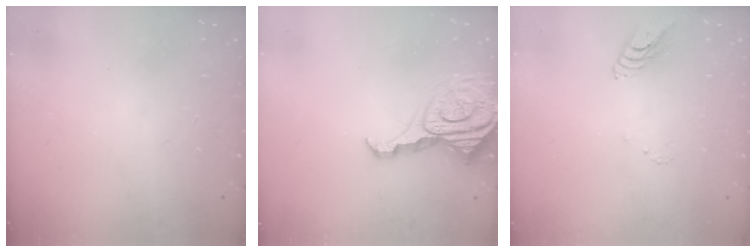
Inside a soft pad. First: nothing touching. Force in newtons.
{"total": 14.6, "press": 14.5, "slide": 1.4}
{"total": 5.6, "press": 5.6, "slide": 0.2}